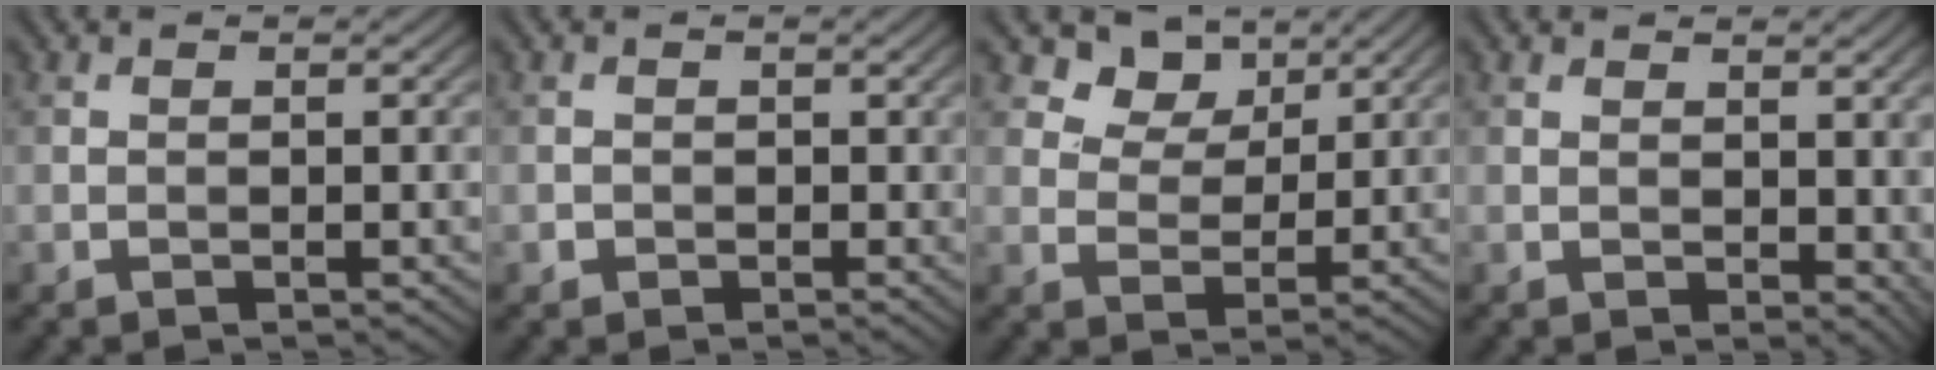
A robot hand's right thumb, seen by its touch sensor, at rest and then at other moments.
{"total": 1.1, "force": [-0.2, 1.1, 0.1], "torque": [0.000, -0.007, -0.007]}
{"total": 5.9, "force": [4.0, 3.7, 2.3], "torque": [-0.048, -0.013, 0.084]}
{"total": 3.1, "force": [1.5, 1.7, 2.1], "torque": [-0.029, -0.003, 0.031]}